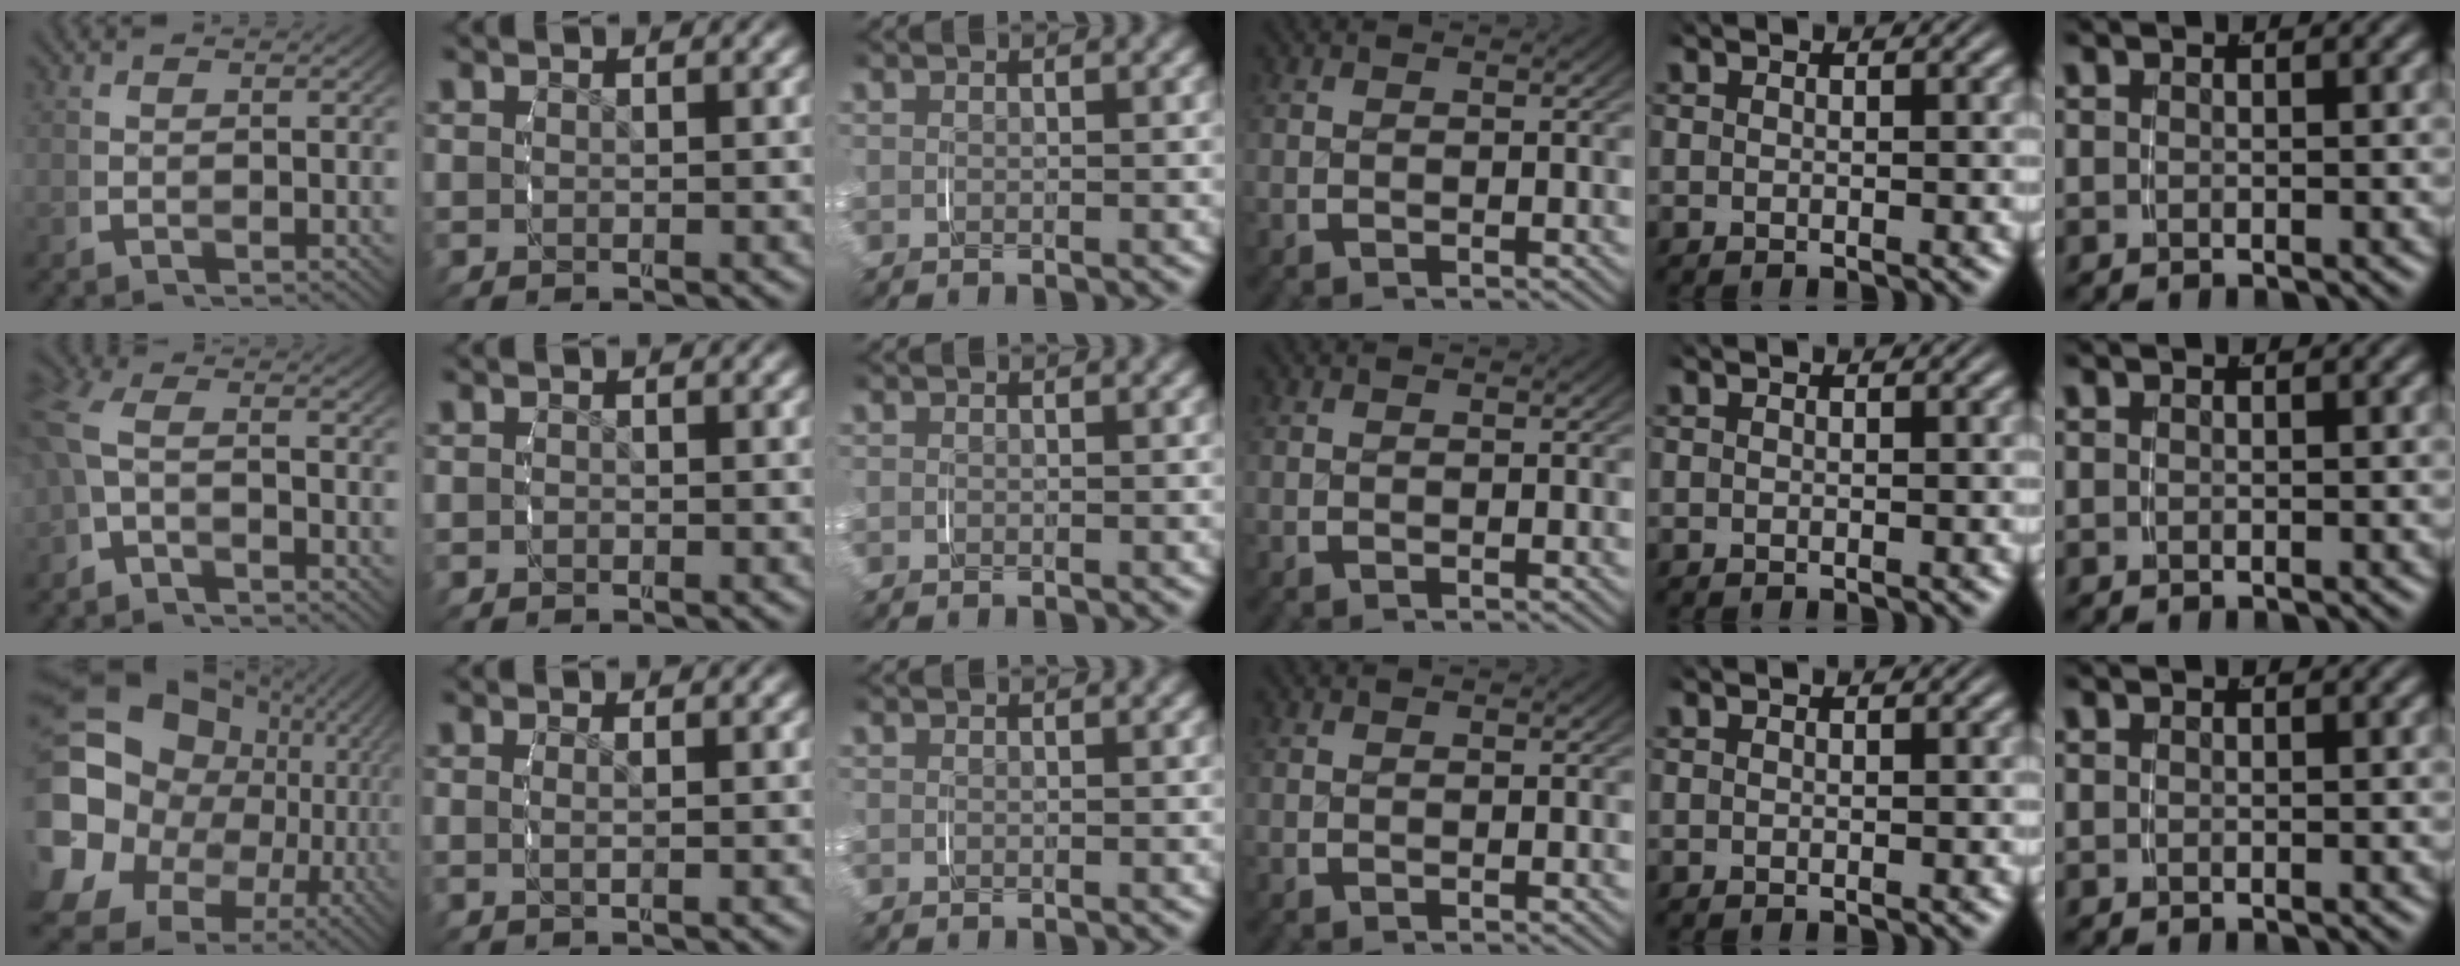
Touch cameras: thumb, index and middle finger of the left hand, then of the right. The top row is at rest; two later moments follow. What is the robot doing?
{"motion": "grasp_and_lifting", "object": "napkin"}